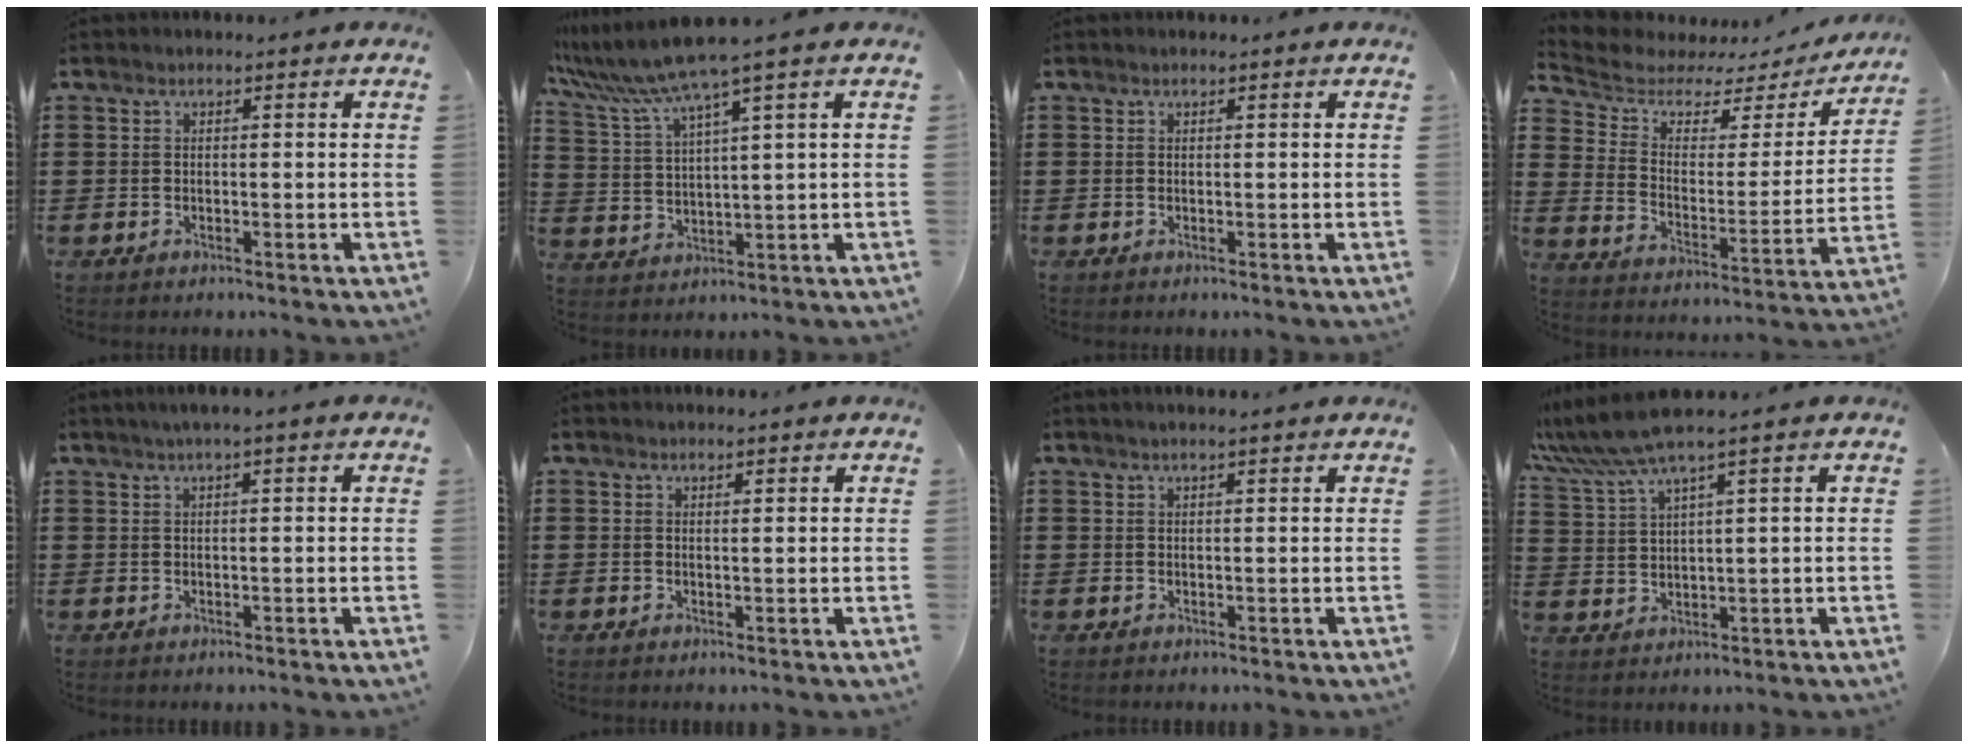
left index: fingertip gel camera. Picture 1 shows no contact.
{"total": 7.0, "force": [5.1, -0.5, 4.8], "torque": [-0.119, -0.031, 0.084]}
{"total": 0.0}
{"total": 4.6, "force": [3.7, 2.3, 1.5], "torque": [-0.060, -0.024, 0.057]}
{"total": 1.4, "force": [0.7, -0.2, 1.2], "torque": [-0.023, 0.000, 0.012]}
{"total": 0.9, "force": [0.8, 0.0, 0.5], "torque": [-0.010, -0.002, 0.016]}
{"total": 1.1, "force": [0.9, -0.1, 0.7], "torque": [-0.012, 0.000, 0.016]}
{"total": 6.4, "force": [4.6, -0.1, 4.4], "torque": [-0.107, -0.017, 0.079]}